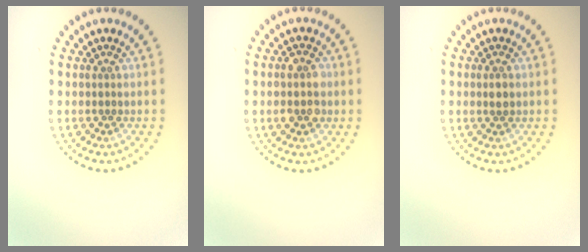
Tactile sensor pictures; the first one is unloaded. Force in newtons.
{"total": 2.9, "press": 2.9, "slide": 0.3}
{"total": 1.0, "press": 0.9, "slide": 0.3}